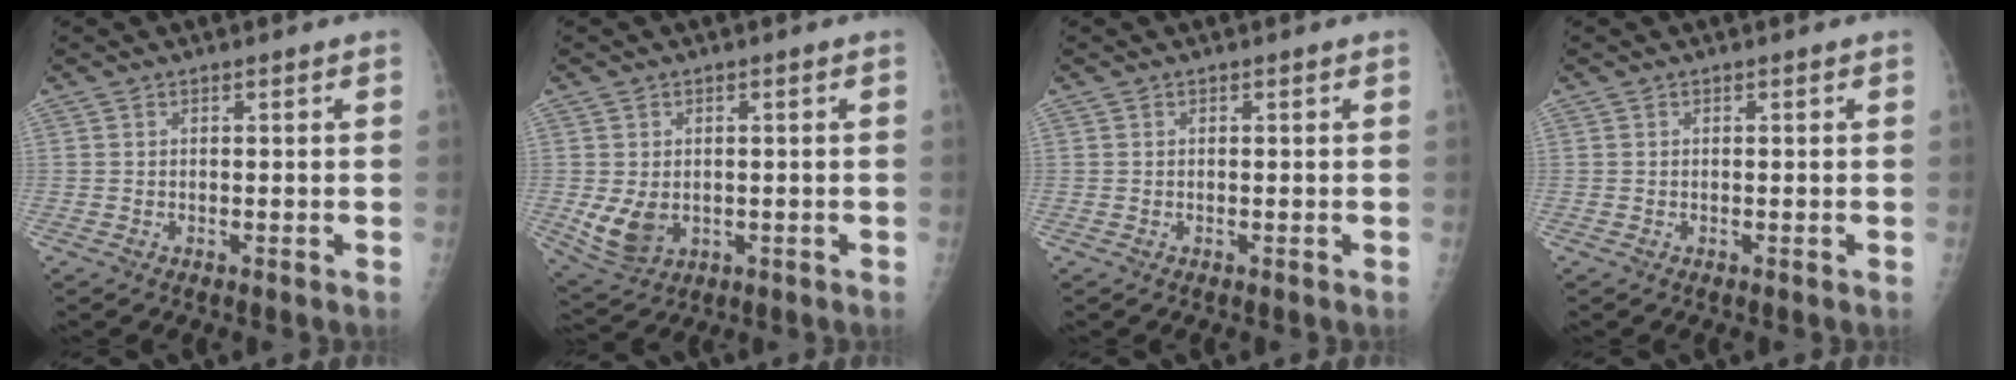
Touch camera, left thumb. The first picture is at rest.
{"total": 6.7, "force": [-0.7, 4.9, 4.4], "torque": [-0.077, -0.008, 0.004]}
{"total": 0.0}
{"total": 0.0}